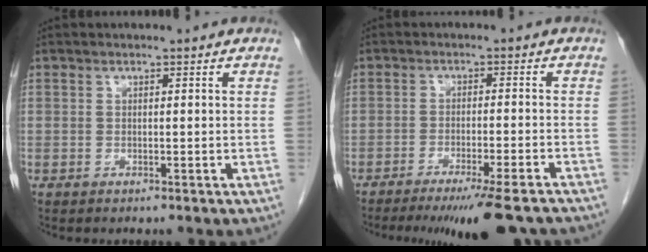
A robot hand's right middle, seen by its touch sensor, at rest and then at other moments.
{"total": 12.2, "force": [-10.2, 0.3, 6.6], "torque": [-0.080, -0.028, -0.148]}